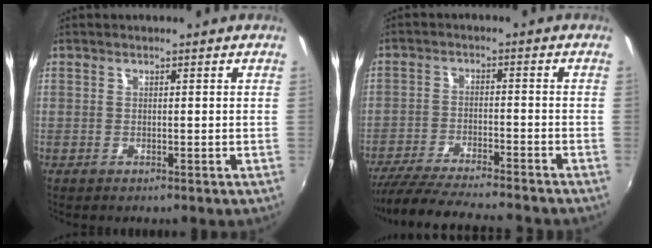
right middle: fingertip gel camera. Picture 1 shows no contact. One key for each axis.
{"total": 16.8, "fx": -15.0, "fy": 1.7, "fz": 7.5, "tx": -0.151, "ty": -0.023, "tz": -0.238}